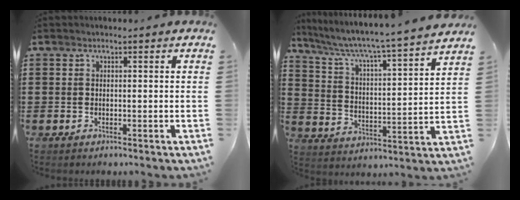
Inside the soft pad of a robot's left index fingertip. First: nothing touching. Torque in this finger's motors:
{"motor_torque": [2.14, 0.00, 0.62, 0.21]}